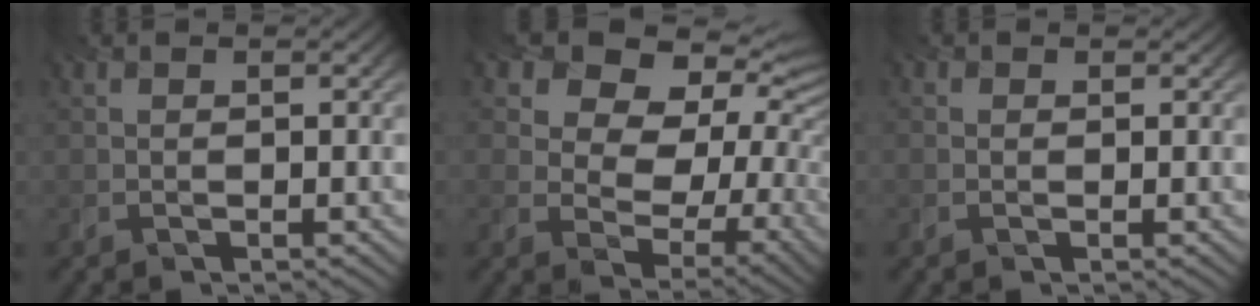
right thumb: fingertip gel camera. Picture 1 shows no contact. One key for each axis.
{"total": 15.7, "fx": 7.2, "fy": 10.5, "fz": 9.3, "tx": -0.175, "ty": 0.036, "tz": 0.124}
{"total": 0.0}